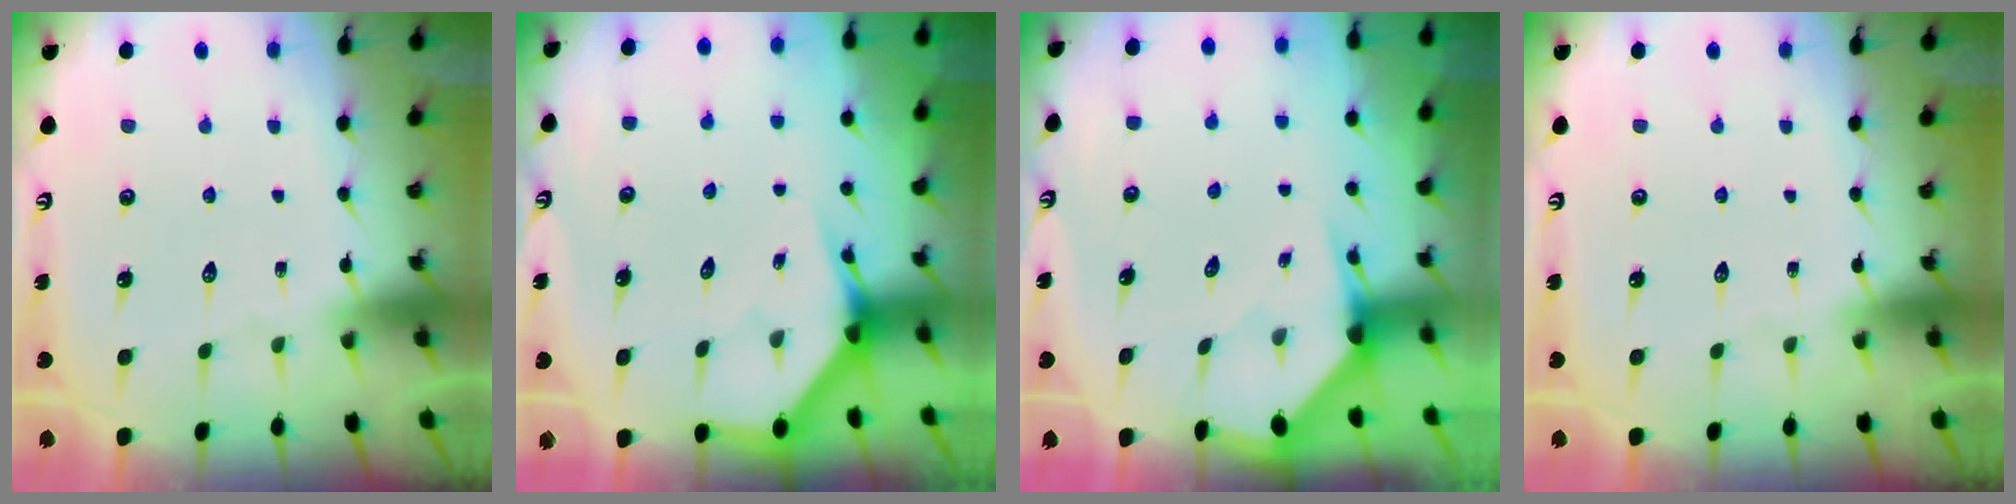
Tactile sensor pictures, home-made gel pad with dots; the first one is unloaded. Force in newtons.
{"total": 3.9, "press": 3.9, "slide": 0.4}
{"total": 2.8, "press": 2.8, "slide": 0.2}
{"total": 0.0}